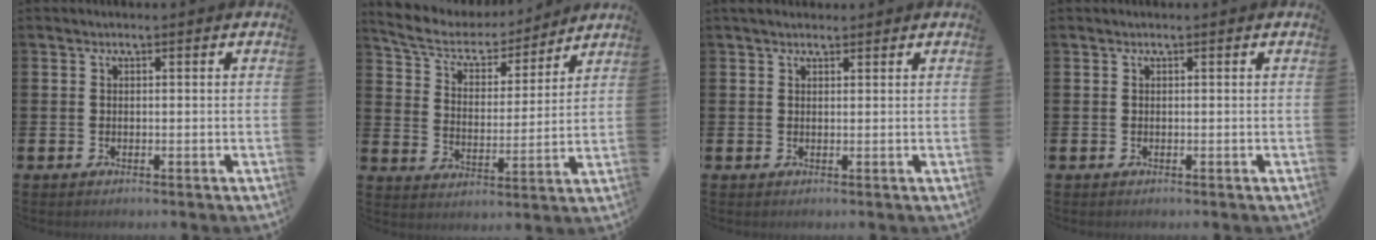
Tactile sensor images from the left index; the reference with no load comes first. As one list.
[{"total": 6.6, "force": [6.1, 2.2, 1.5], "torque": [-0.068, -0.046, 0.103]}, {"total": 1.6, "force": [1.4, 0.7, 0.3], "torque": [0.002, 0.004, 0.024]}, {"total": 0.0}]